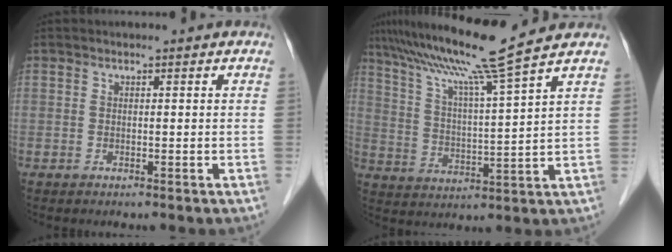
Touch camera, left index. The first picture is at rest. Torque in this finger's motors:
{"motor_torque": [0.41, -0.43, 0.33, 0.14]}